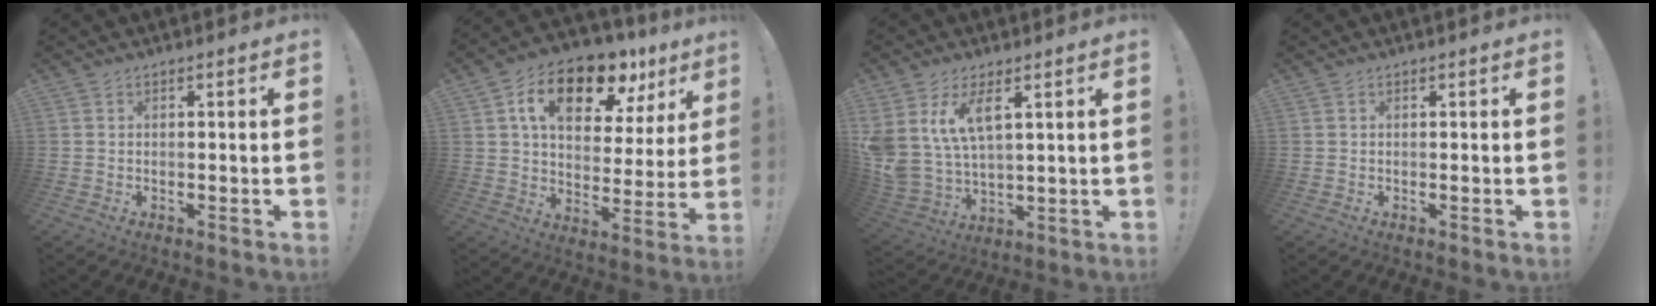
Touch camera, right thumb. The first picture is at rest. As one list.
[{"total": 17.5, "force": [9.6, 9.3, 11.3], "torque": [-0.178, -0.049, 0.164]}, {"total": 11.3, "force": [6.1, 5.6, 7.7], "torque": [-0.175, -0.033, 0.116]}, {"total": 0.0}]